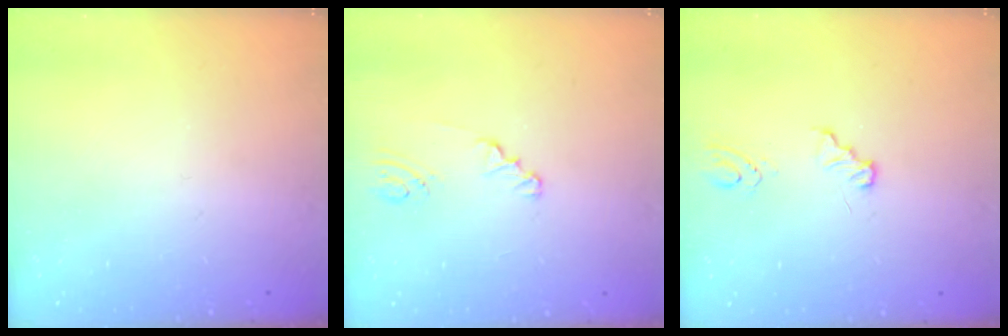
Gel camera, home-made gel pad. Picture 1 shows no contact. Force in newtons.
{"total": 2.2, "press": 2.2, "slide": 0.3}
{"total": 4.6, "press": 4.6, "slide": 0.3}